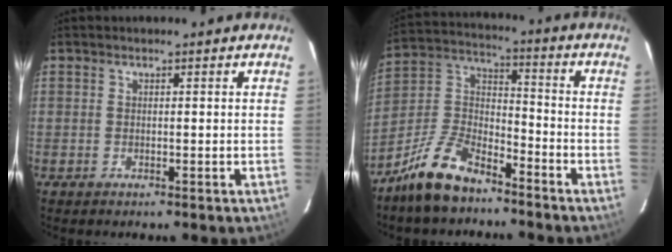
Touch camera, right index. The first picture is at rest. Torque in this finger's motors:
{"motor_torque": [0.38, -0.43, 0.34, 0.07]}